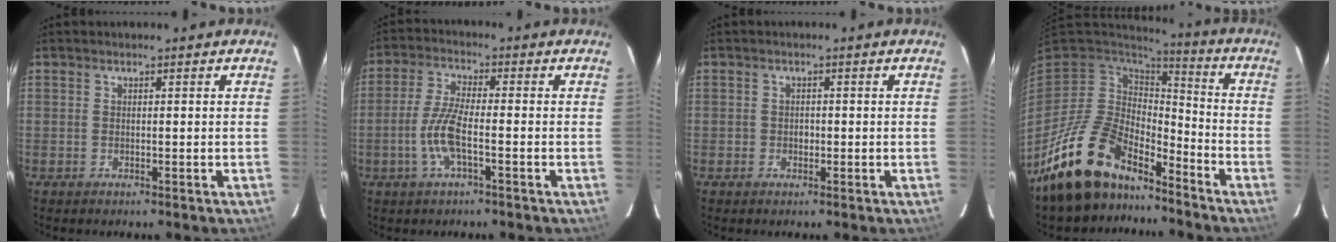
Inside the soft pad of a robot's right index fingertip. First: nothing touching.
{"total": 7.0, "force": [-2.3, 1.3, 6.5], "torque": [-0.141, 0.000, -0.048]}
{"total": 1.3, "force": [-0.4, 1.2, 0.3], "torque": [-0.004, 0.002, -0.005]}
{"total": 16.8, "force": [-13.2, 7.4, 7.4], "torque": [-0.160, -0.004, -0.229]}